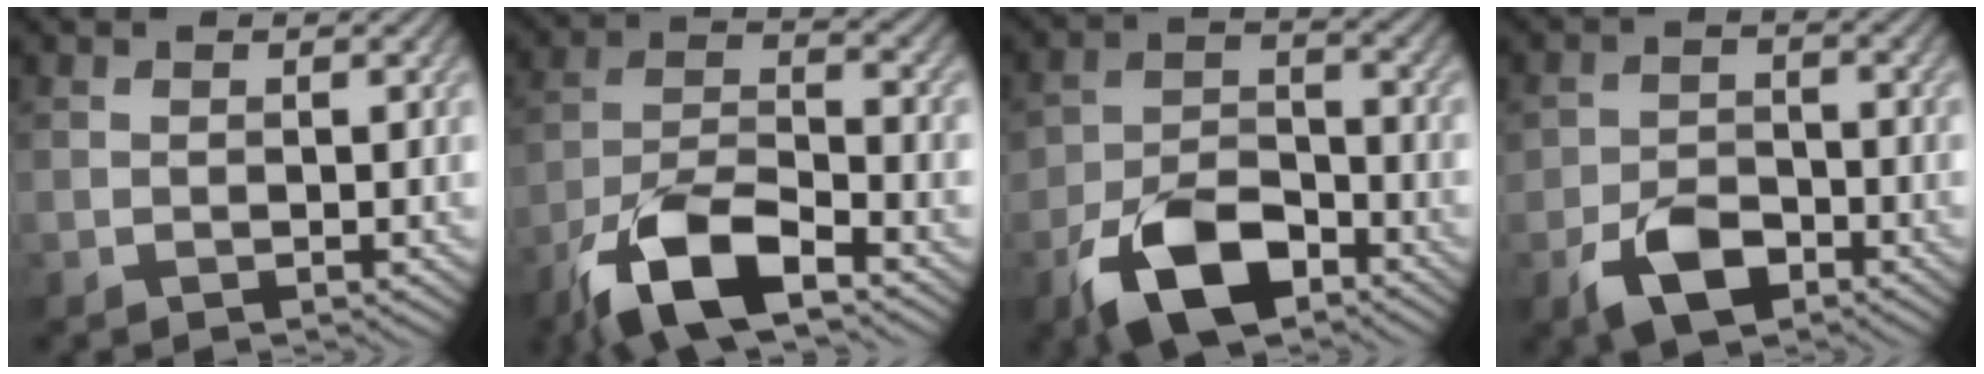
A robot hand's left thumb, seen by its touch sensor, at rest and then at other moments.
{"total": 11.6, "force": [-7.5, 4.1, 7.8], "torque": [-0.151, -0.004, -0.156]}
{"total": 10.5, "force": [-6.0, 5.6, 6.5], "torque": [-0.129, -0.008, -0.118]}
{"total": 5.8, "force": [-3.2, 3.5, 3.3], "torque": [-0.065, -0.006, -0.068]}